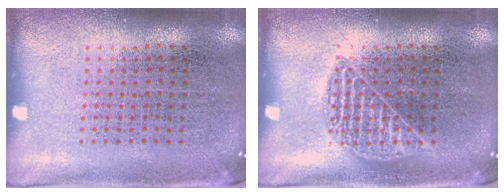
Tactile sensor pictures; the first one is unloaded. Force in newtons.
{"total": 1.5, "press": 1.5, "slide": 0.3}